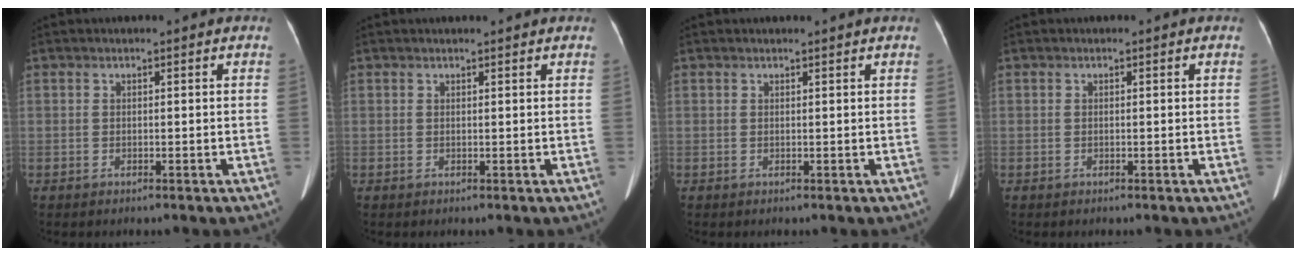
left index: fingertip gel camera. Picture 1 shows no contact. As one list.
[{"total": 2.3, "force": [2.2, 0.2, 0.8], "torque": [-0.010, 0.016, 0.025]}, {"total": 1.4, "force": [1.4, -0.3, 0.4], "torque": [-0.012, 0.005, 0.020]}, {"total": 0.0}]